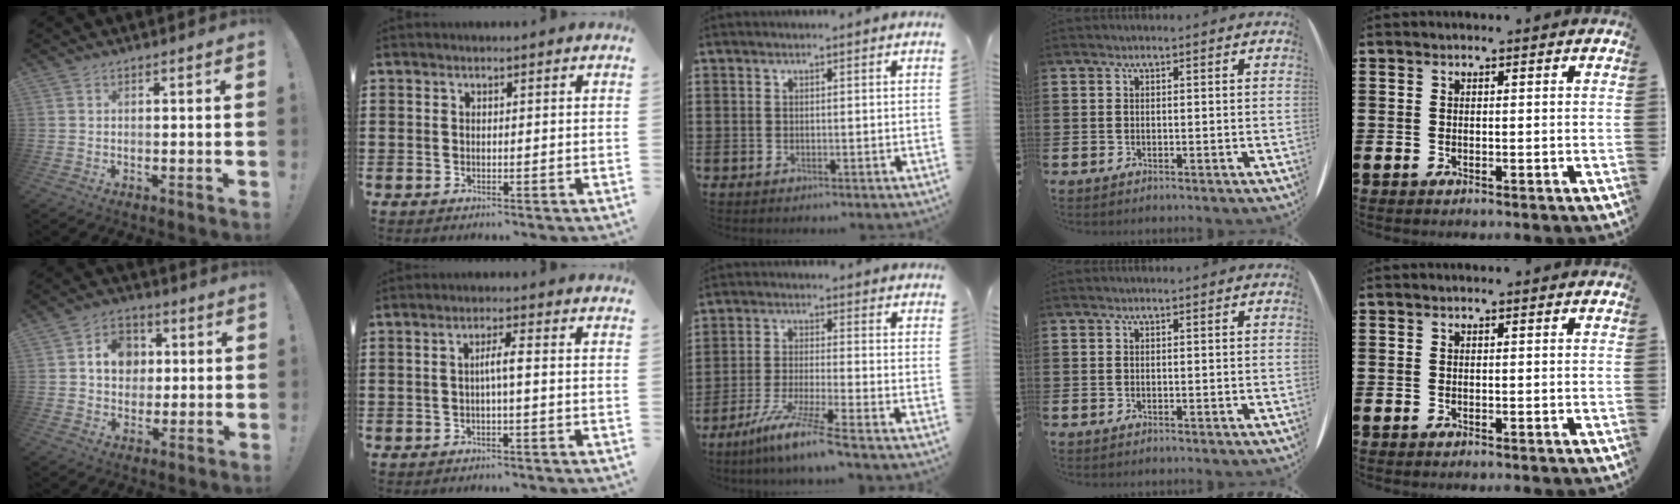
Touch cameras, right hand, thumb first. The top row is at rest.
{"thumb": {"total": 10.8, "force": [2.4, 9.4, 4.9], "torque": [-0.065, -0.001, 0.050]}, "index": {"total": 2.6, "force": [-0.4, 0.1, 2.6], "torque": [-0.050, 0.001, -0.010]}, "middle": {"total": 7.7, "force": [-6.2, -0.4, 4.5], "torque": [-0.099, -0.016, -0.121]}}